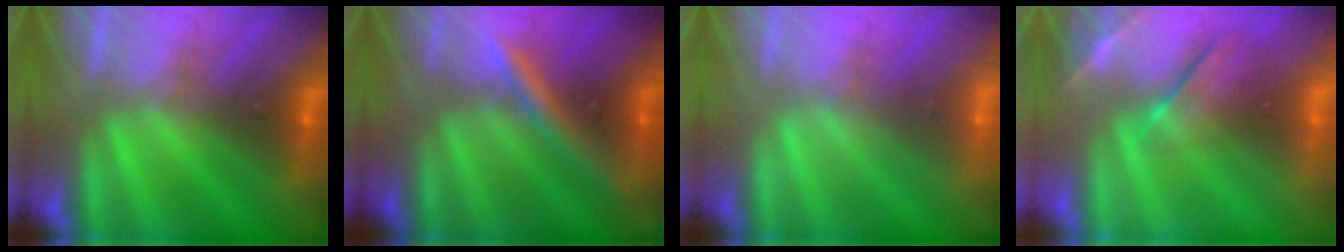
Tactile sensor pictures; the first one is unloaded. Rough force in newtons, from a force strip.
{"total": 2.4}
{"total": 1.8}
{"total": 4.1}